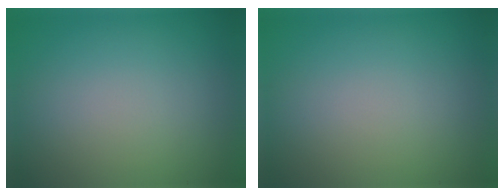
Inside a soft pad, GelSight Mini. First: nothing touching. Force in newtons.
{"total": 0.0}